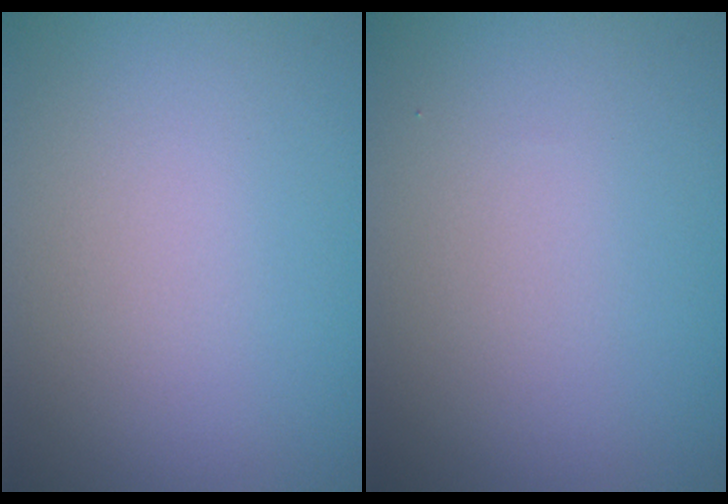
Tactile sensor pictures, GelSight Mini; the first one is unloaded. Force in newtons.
{"total": 0.0}